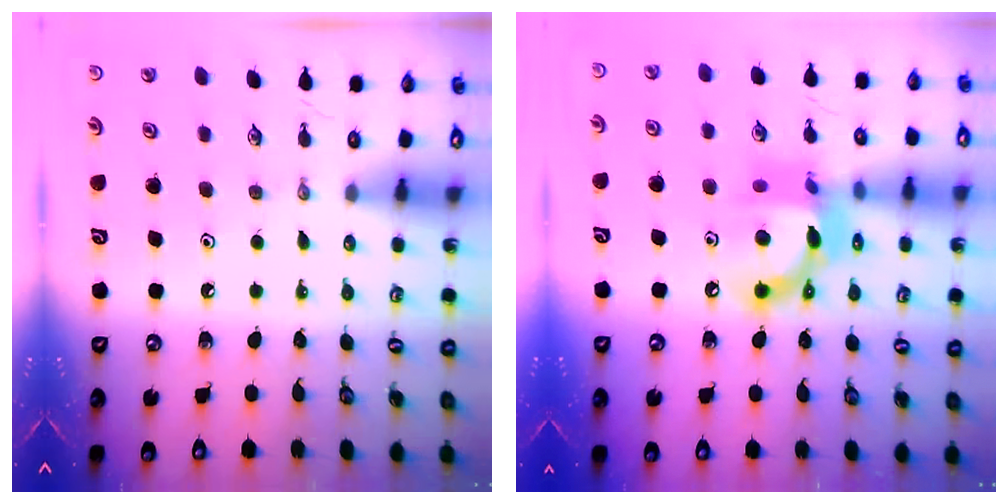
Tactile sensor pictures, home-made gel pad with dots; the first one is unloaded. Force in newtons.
{"total": 13.7, "press": 13.7, "slide": 0.9}